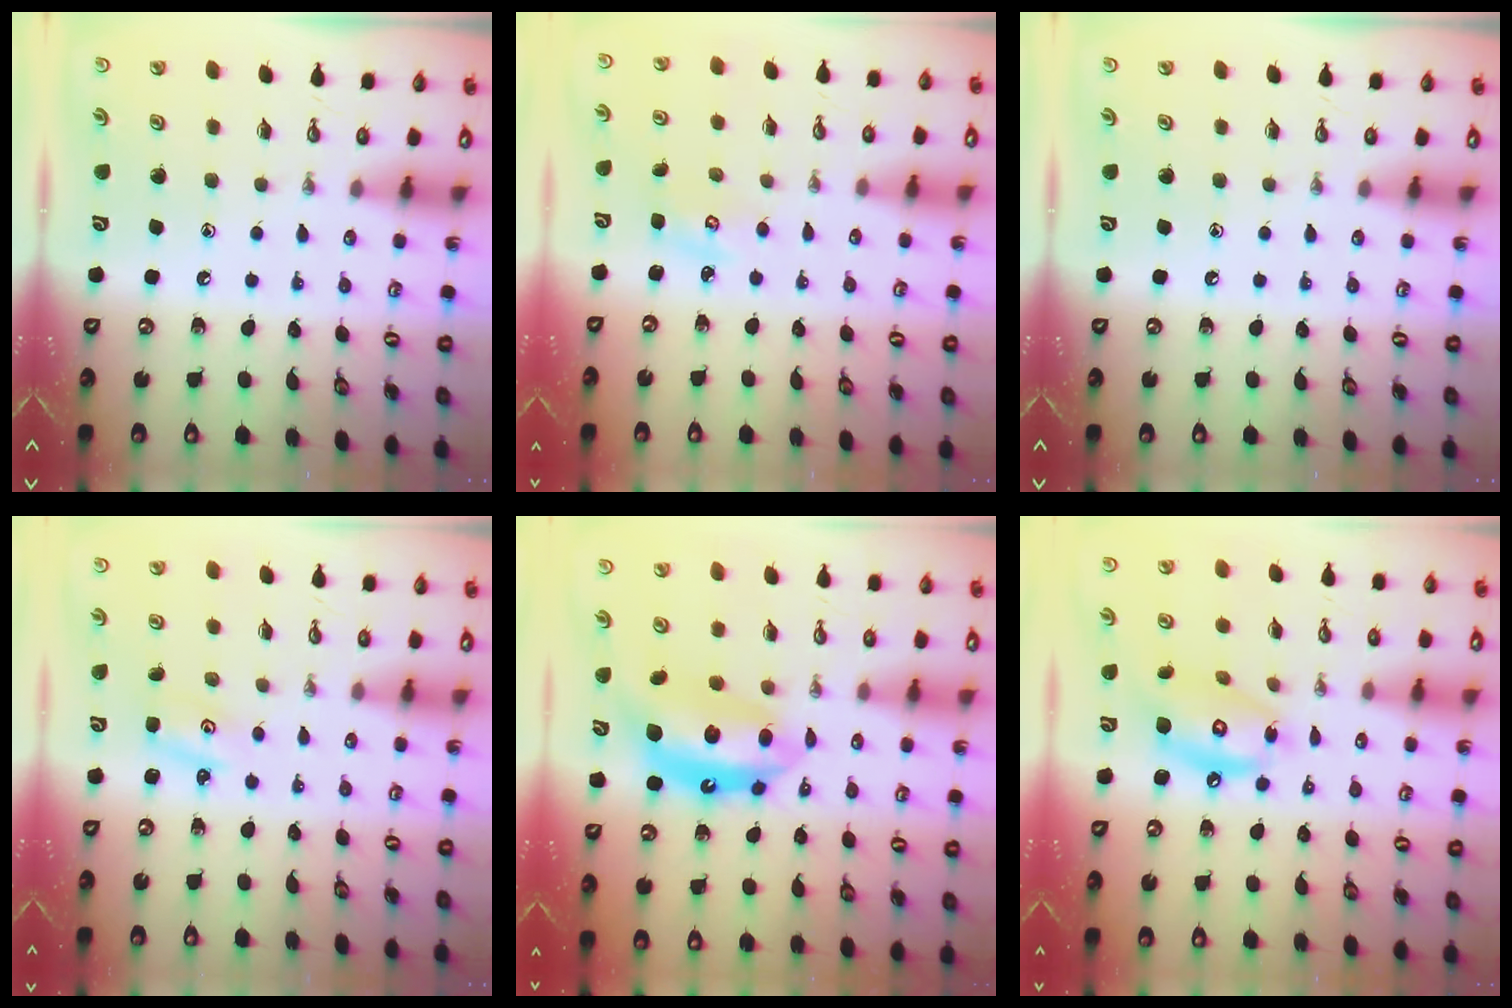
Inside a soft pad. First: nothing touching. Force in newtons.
{"total": 2.9, "press": 2.9, "slide": 0.3}
{"total": 0.0}
{"total": 2.2, "press": 2.2, "slide": 0.3}
{"total": 12.2, "press": 12.1, "slide": 1.7}
{"total": 12.8, "press": 12.8, "slide": 1.2}